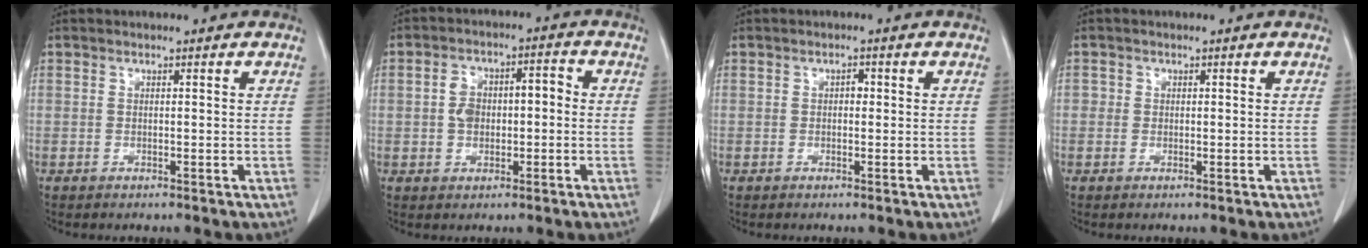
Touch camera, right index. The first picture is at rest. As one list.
[{"total": 5.9, "force": [-0.4, 3.8, 4.4], "torque": [-0.089, 0.037, -0.008]}, {"total": 1.0, "force": [0.0, 0.7, 0.8], "torque": [-0.008, 0.004, -0.002]}, {"total": 1.0, "force": [0.0, 0.9, 0.4], "torque": [0.003, 0.002, -0.002]}]